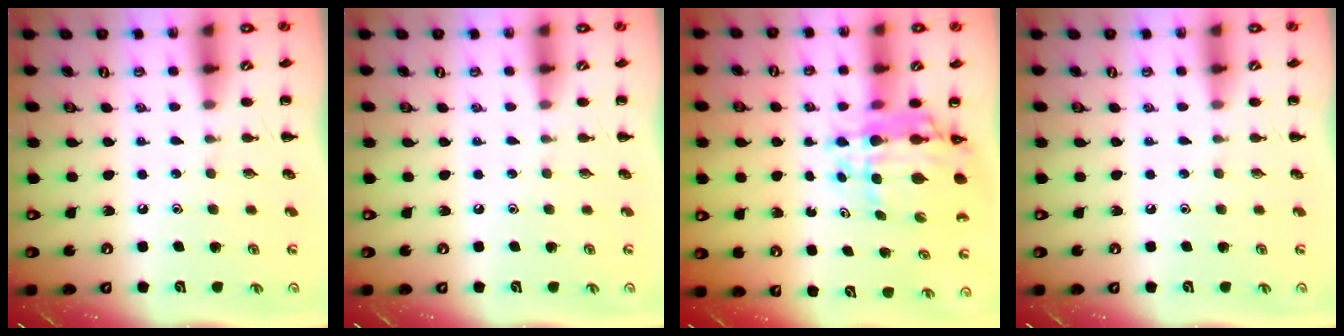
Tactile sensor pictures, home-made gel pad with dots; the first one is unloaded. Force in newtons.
{"total": 0.0}
{"total": 9.9, "press": 9.4, "slide": 3.1}
{"total": 0.0}